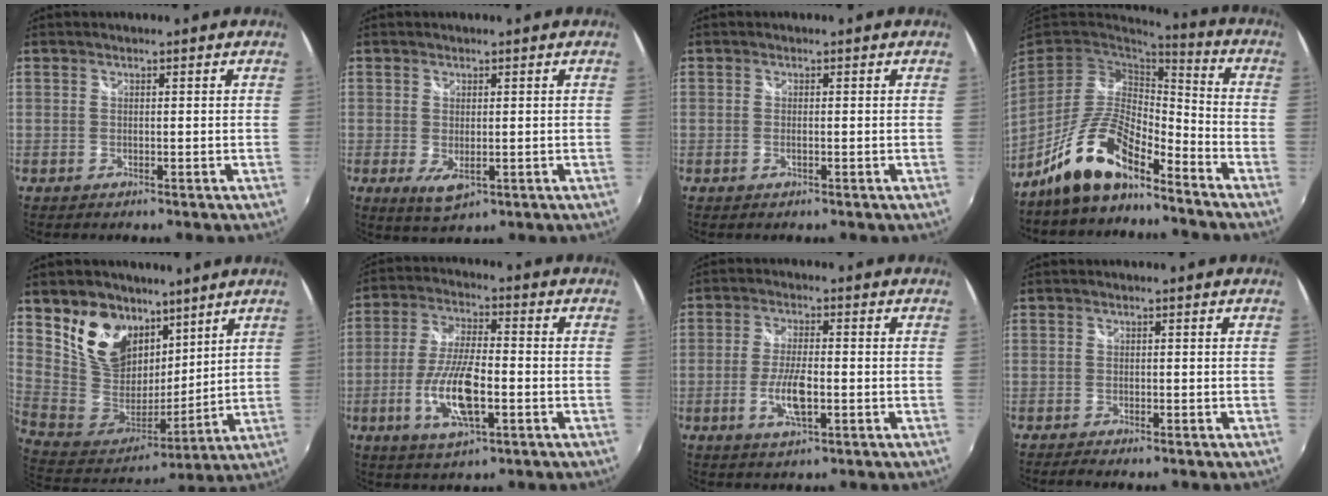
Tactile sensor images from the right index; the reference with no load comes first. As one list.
[{"total": 3.9, "force": [-0.7, 2.0, 3.3], "torque": [-0.056, -0.014, -0.006]}, {"total": 0.7, "force": [-0.2, 0.1, 0.7], "torque": [-0.015, 0.000, -0.006]}, {"total": 13.9, "force": [-10.3, 3.8, 8.5], "torque": [-0.178, -0.001, -0.193]}, {"total": 16.8, "force": [10.7, 11.1, 6.7], "torque": [-0.155, 0.009, 0.217]}, {"total": 12.2, "force": [-3.8, 3.7, 11.0], "torque": [-0.225, -0.008, -0.072]}, {"total": 6.9, "force": [-2.0, 2.1, 6.2], "torque": [-0.128, -0.006, -0.038]}, {"total": 1.8, "force": [-1.5, 0.5, 0.8], "torque": [-0.023, -0.008, -0.030]}]